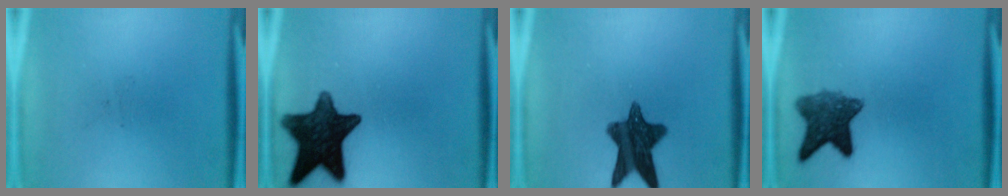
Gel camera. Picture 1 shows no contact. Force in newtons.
{"total": 14.5}
{"total": 11.5}
{"total": 7.4}